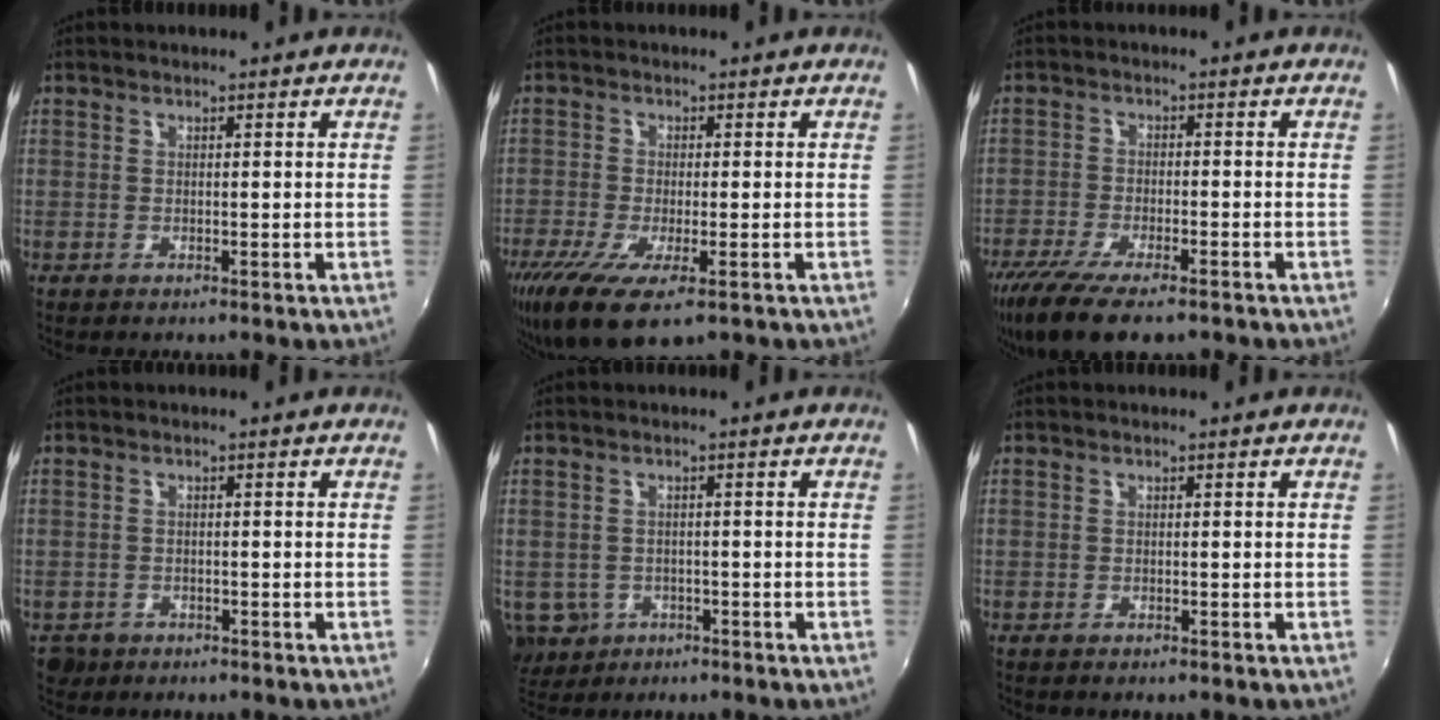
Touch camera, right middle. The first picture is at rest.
{"total": 10.0, "force": [-5.8, 2.9, 7.6], "torque": [-0.166, -0.042, -0.097]}
{"total": 13.8, "force": [-9.9, 4.2, 8.6], "torque": [-0.190, -0.051, -0.171]}
{"total": 3.4, "force": [-1.7, 2.7, 1.0], "torque": [-0.028, -0.006, -0.025]}
{"total": 6.6, "force": [-2.5, 5.6, 2.6], "torque": [-0.063, -0.013, -0.028]}
{"total": 0.6, "force": [-0.5, 0.2, 0.2], "torque": [-0.005, -0.003, -0.009]}